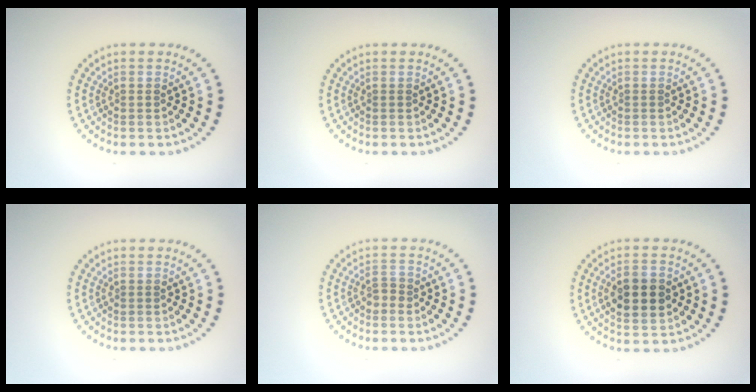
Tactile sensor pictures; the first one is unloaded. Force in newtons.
{"total": 0.0}
{"total": 0.0}
{"total": 0.0}
{"total": 1.2, "press": 1.1, "slide": 0.5}
{"total": 4.4, "press": 4.4, "slide": 0.1}